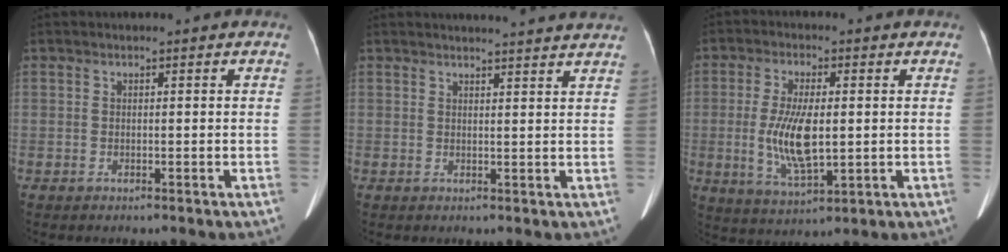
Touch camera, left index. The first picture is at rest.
{"total": 10.7, "force": [10.2, -0.3, 3.2], "torque": [-0.040, -0.002, 0.105]}
{"total": 9.0, "force": [-0.3, 2.8, 8.5], "torque": [-0.180, -0.008, 0.003]}